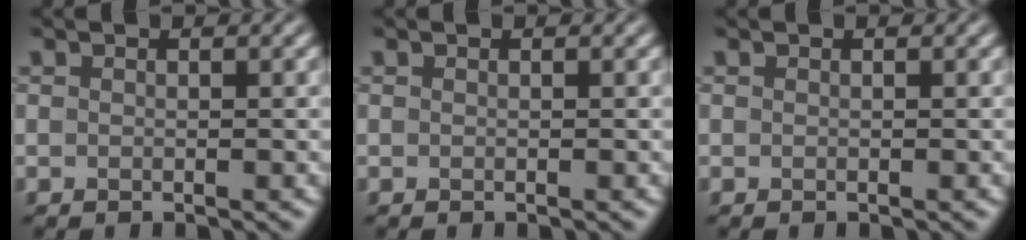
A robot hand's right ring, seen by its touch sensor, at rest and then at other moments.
{"total": 0.0}
{"total": 0.0}